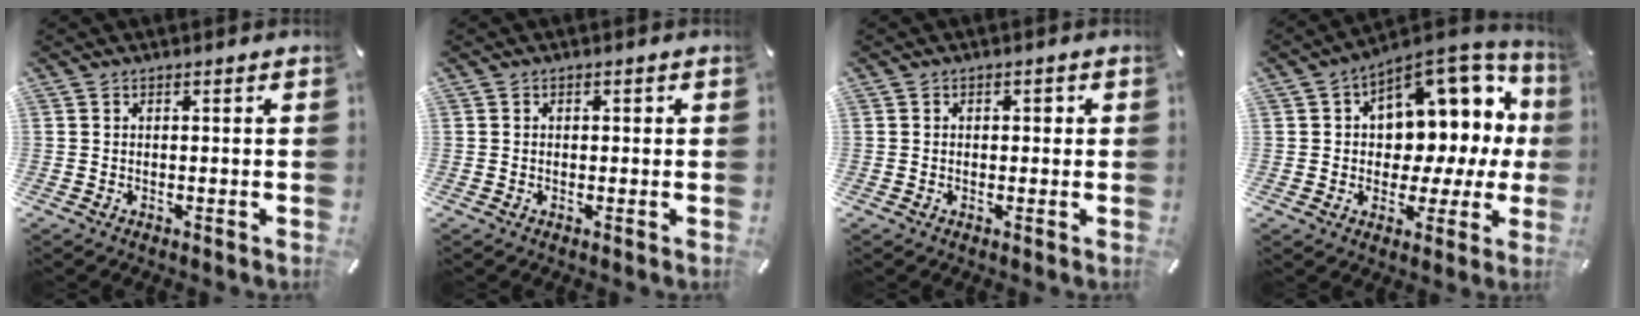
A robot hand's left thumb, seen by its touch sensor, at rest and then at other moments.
{"total": 0.9, "force": [-0.1, 0.7, 0.5], "torque": [-0.010, 0.005, -0.004]}
{"total": 1.5, "force": [0.0, 1.1, 1.0], "torque": [-0.012, 0.005, -0.005]}
{"total": 12.9, "force": [5.7, 8.7, 7.7], "torque": [-0.094, -0.067, 0.100]}